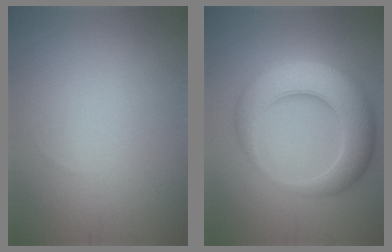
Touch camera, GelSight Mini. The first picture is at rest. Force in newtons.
{"total": 8.1, "press": 8.1, "slide": 0.2}